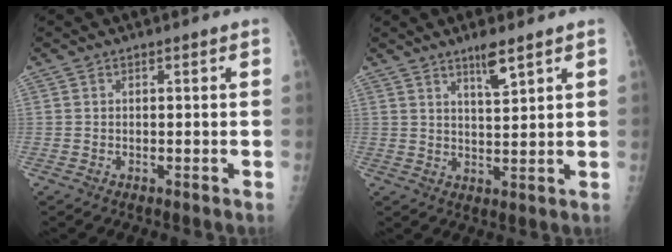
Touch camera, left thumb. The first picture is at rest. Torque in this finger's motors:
{"motor_torque": [-0.08, 0.27, -0.15, 0.14, 0.09]}